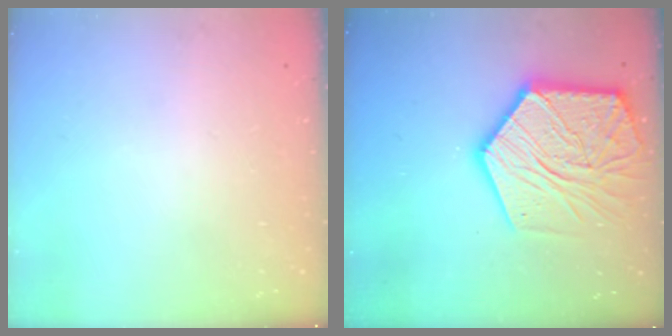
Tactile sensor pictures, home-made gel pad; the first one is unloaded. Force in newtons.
{"total": 21.9, "press": 21.8, "slide": 1.7}